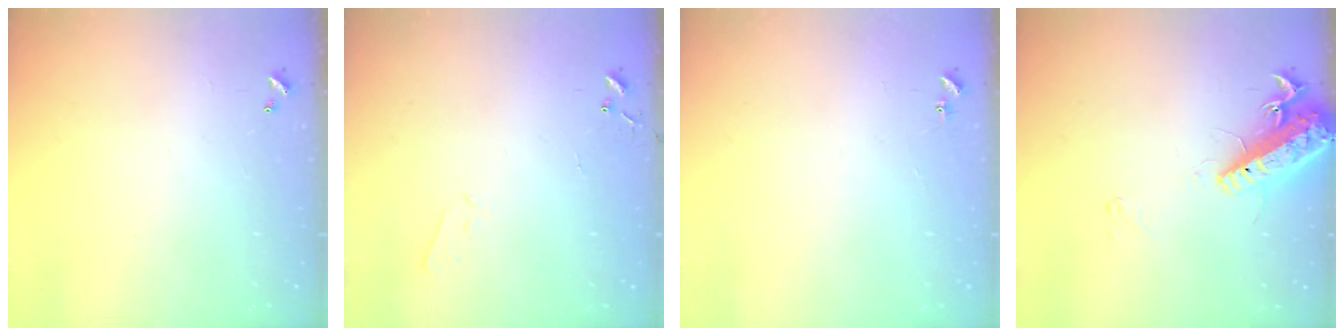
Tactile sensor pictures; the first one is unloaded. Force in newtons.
{"total": 4.2, "press": 4.2, "slide": 0.6}
{"total": 5.4, "press": 5.4, "slide": 0.6}
{"total": 15.7, "press": 15.3, "slide": 3.5}